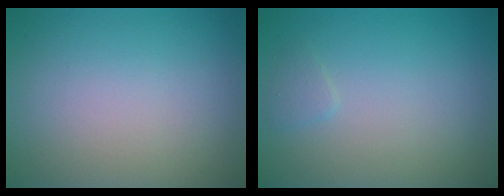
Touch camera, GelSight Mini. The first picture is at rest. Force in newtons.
{"total": 0.7, "press": 0.7, "slide": 0.1}